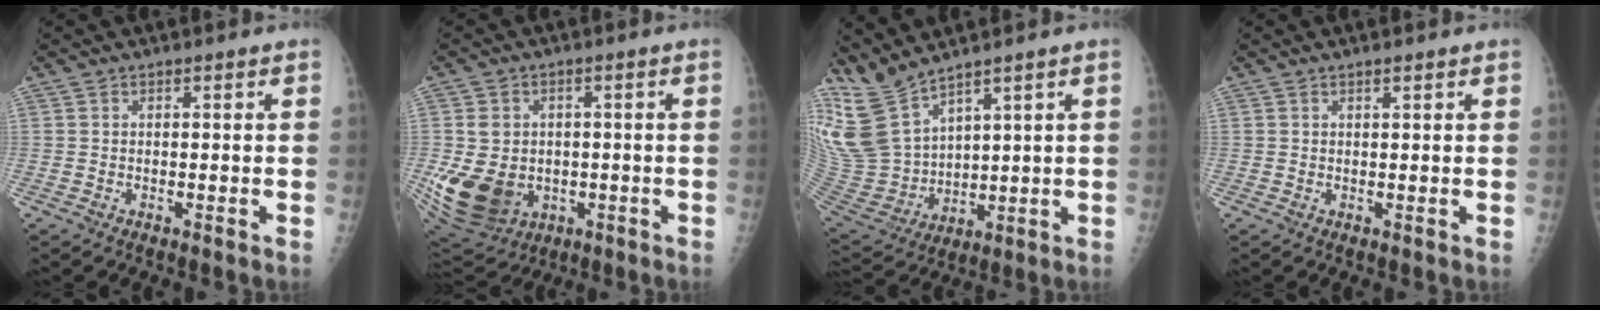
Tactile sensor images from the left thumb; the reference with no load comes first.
{"total": 15.9, "force": [-2.6, 12.9, 9.0], "torque": [-0.186, 0.000, -0.014]}
{"total": 12.0, "force": [10.0, 3.9, 5.4], "torque": [-0.103, -0.053, 0.232]}
{"total": 0.7, "force": [0.5, 0.1, 0.5], "torque": [-0.008, -0.002, 0.010]}